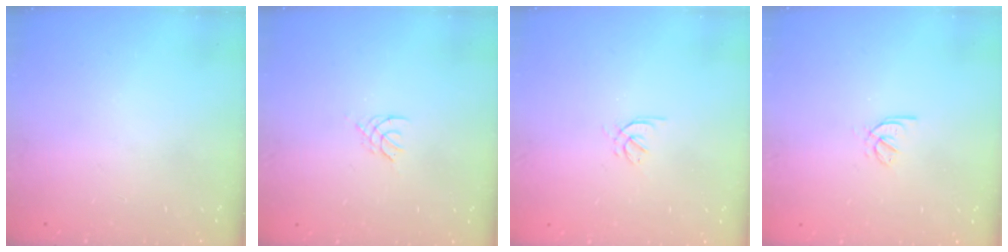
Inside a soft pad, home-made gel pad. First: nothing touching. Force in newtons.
{"total": 2.0, "press": 1.9, "slide": 0.4}
{"total": 2.2, "press": 2.1, "slide": 0.7}
{"total": 2.9, "press": 2.8, "slide": 0.8}